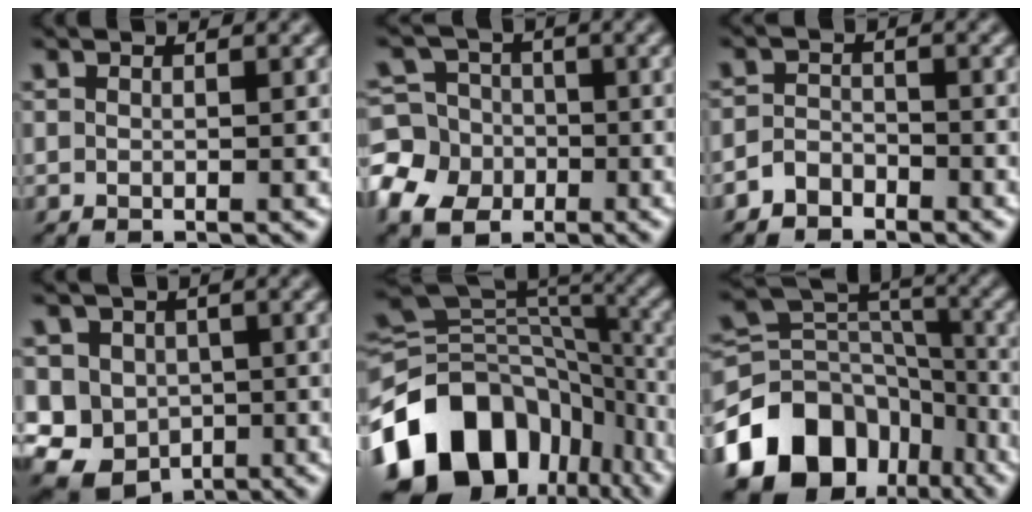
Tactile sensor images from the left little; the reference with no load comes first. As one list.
[{"total": 8.5, "force": [-3.2, 7.4, 2.8], "torque": [-0.070, -0.010, -0.087]}, {"total": 1.9, "force": [-1.6, 1.0, 0.3], "torque": [-0.002, 0.011, -0.034]}, {"total": 7.5, "force": [-1.2, 6.8, 2.8], "torque": [-0.044, 0.007, -0.046]}, {"total": 15.0, "force": [-7.3, 10.5, 7.9], "torque": [-0.168, 0.010, -0.131]}, {"total": 12.1, "force": [-6.7, 8.7, 5.2], "torque": [-0.106, 0.013, -0.123]}]